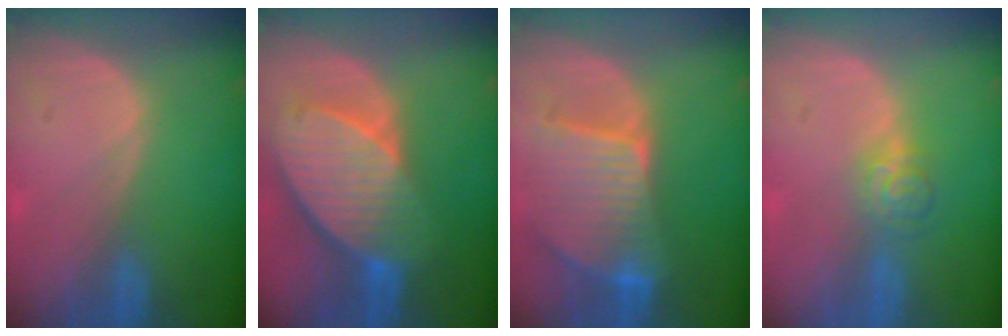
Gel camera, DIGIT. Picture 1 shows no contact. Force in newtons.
{"total": 10.3, "press": 9.0, "slide": 5.0}
{"total": 9.6, "press": 8.4, "slide": 4.5}
{"total": 3.6, "press": 3.5, "slide": 0.5}